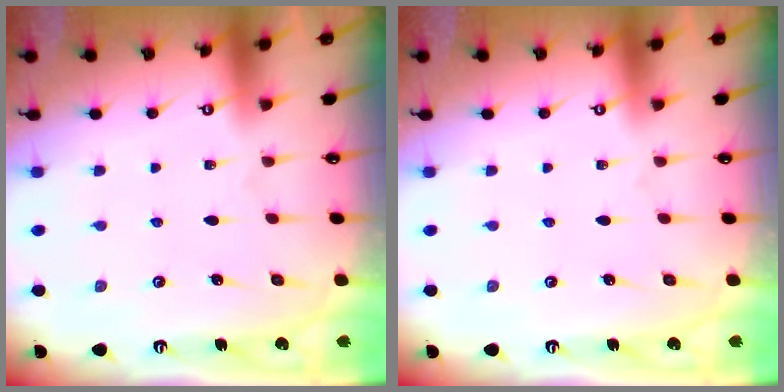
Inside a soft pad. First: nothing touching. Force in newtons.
{"total": 0.0}